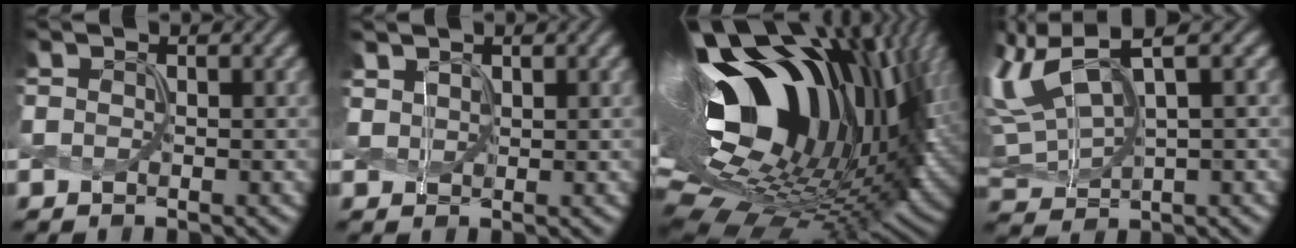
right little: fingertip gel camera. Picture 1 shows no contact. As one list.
[{"total": 1.2, "force": [0.9, 0.8, 0.2], "torque": [-0.011, 0.000, 0.019]}, {"total": 21.7, "force": [4.6, 11.8, 17.6], "torque": [-0.314, 0.019, 0.065]}, {"total": 8.5, "force": [4.3, 3.2, 6.7], "torque": [-0.166, 0.025, 0.083]}]